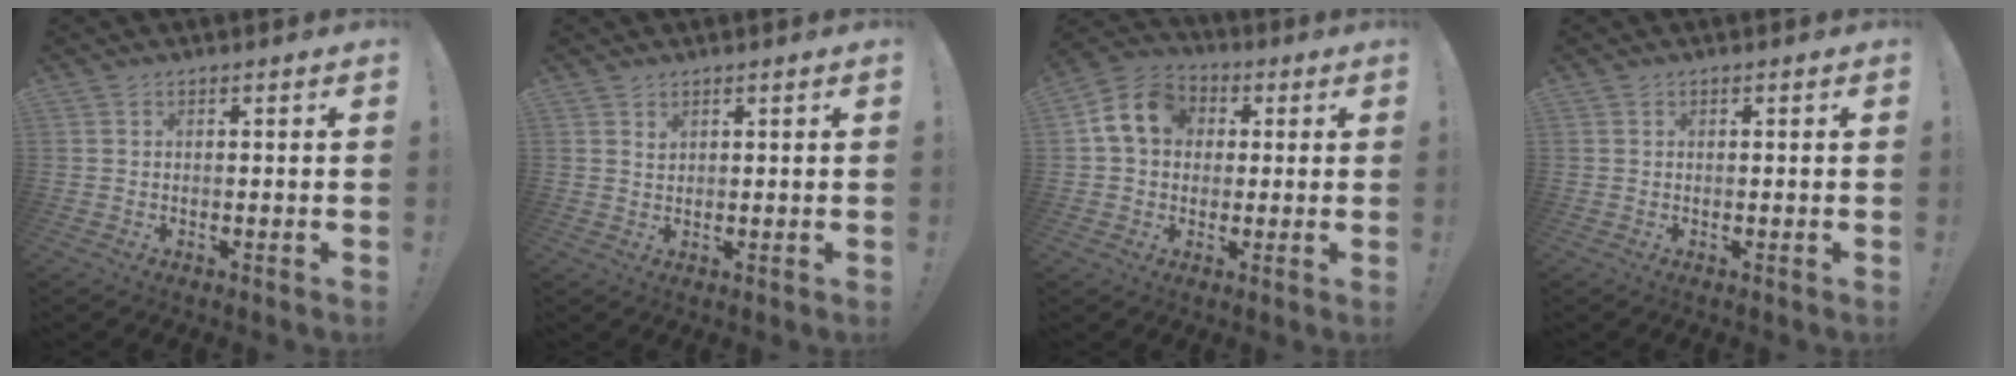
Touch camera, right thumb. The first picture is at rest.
{"total": 1.3, "force": [1.1, 0.7, 0.3], "torque": [-0.002, -0.001, 0.020]}
{"total": 11.5, "force": [2.7, 9.5, 5.9], "torque": [-0.095, 0.012, 0.059]}
{"total": 0.0}